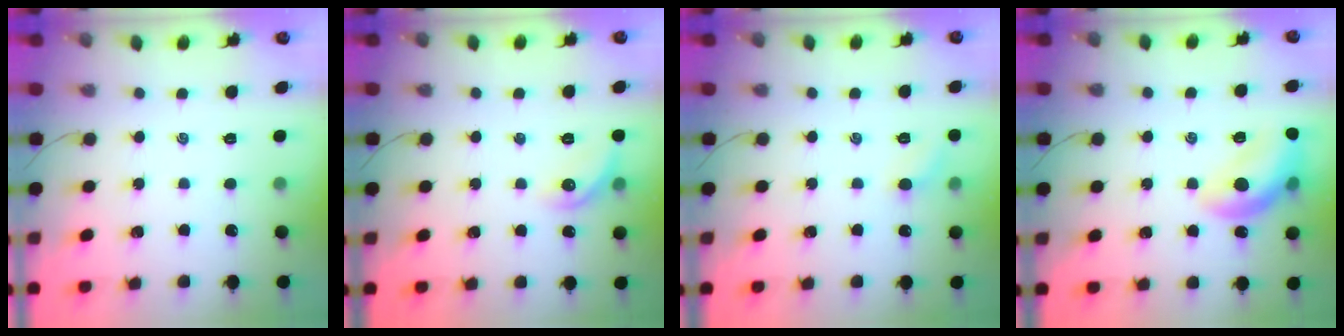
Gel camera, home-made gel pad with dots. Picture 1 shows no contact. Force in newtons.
{"total": 8.4, "press": 8.4, "slide": 0.2}
{"total": 5.0, "press": 4.7, "slide": 1.5}
{"total": 14.8, "press": 14.6, "slide": 2.2}